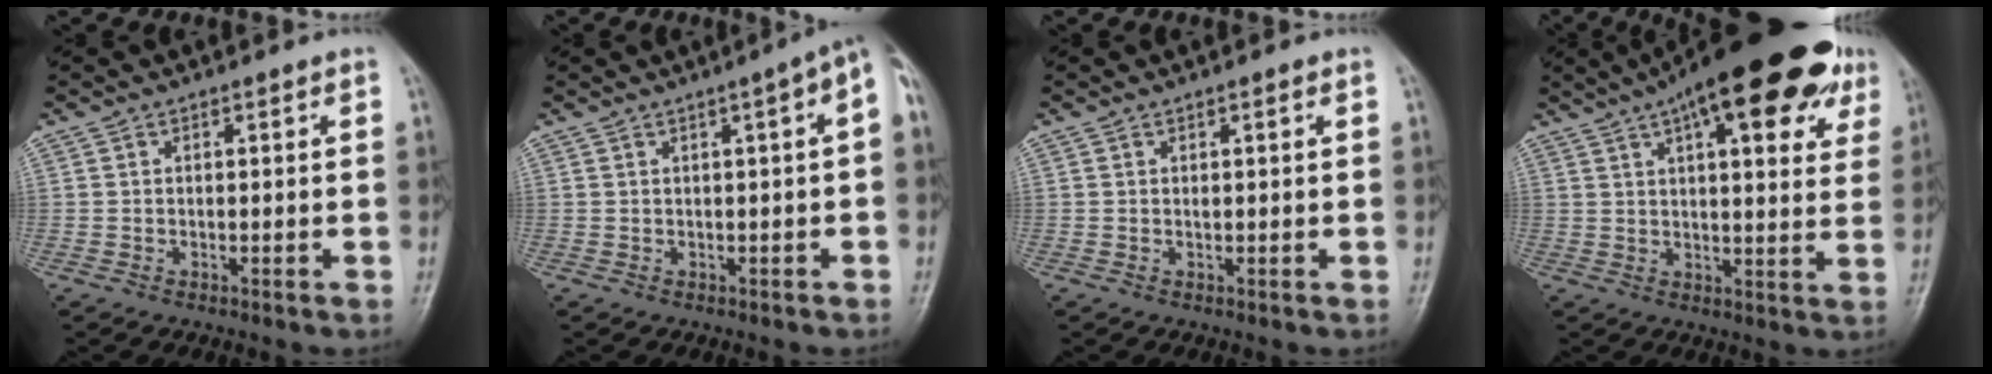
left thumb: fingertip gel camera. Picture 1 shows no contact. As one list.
[{"total": 5.0, "force": [0.6, 1.0, 4.9], "torque": [-0.053, 0.020, -0.001]}, {"total": 0.7, "force": [0.2, 0.3, 0.5], "torque": [-0.006, 0.004, 0.005]}, {"total": 22.8, "force": [12.4, 8.2, 17.3], "torque": [-0.222, 0.005, 0.167]}]